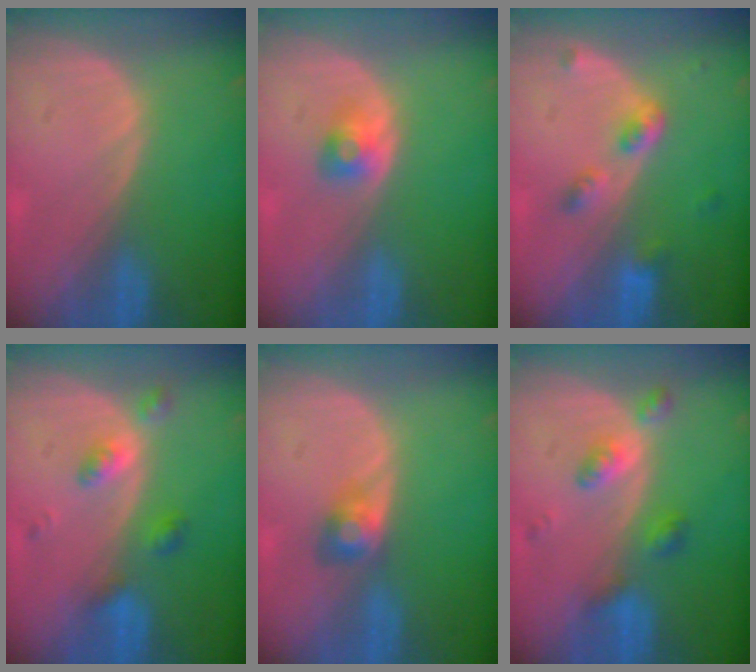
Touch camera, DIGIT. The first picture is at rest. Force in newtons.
{"total": 2.5, "press": 2.3, "slide": 0.9}
{"total": 4.0, "press": 4.0, "slide": 0.4}
{"total": 4.2, "press": 4.0, "slide": 1.3}
{"total": 2.7, "press": 2.7, "slide": 0.1}
{"total": 4.5, "press": 4.5, "slide": 0.0}